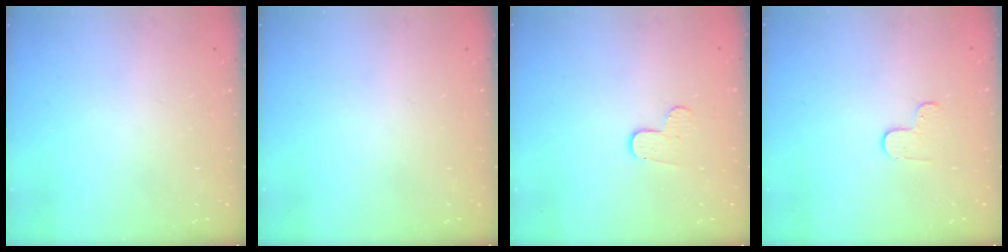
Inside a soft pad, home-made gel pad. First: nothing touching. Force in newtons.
{"total": 0.0}
{"total": 6.0, "press": 6.0, "slide": 0.5}
{"total": 4.2, "press": 4.1, "slide": 0.5}